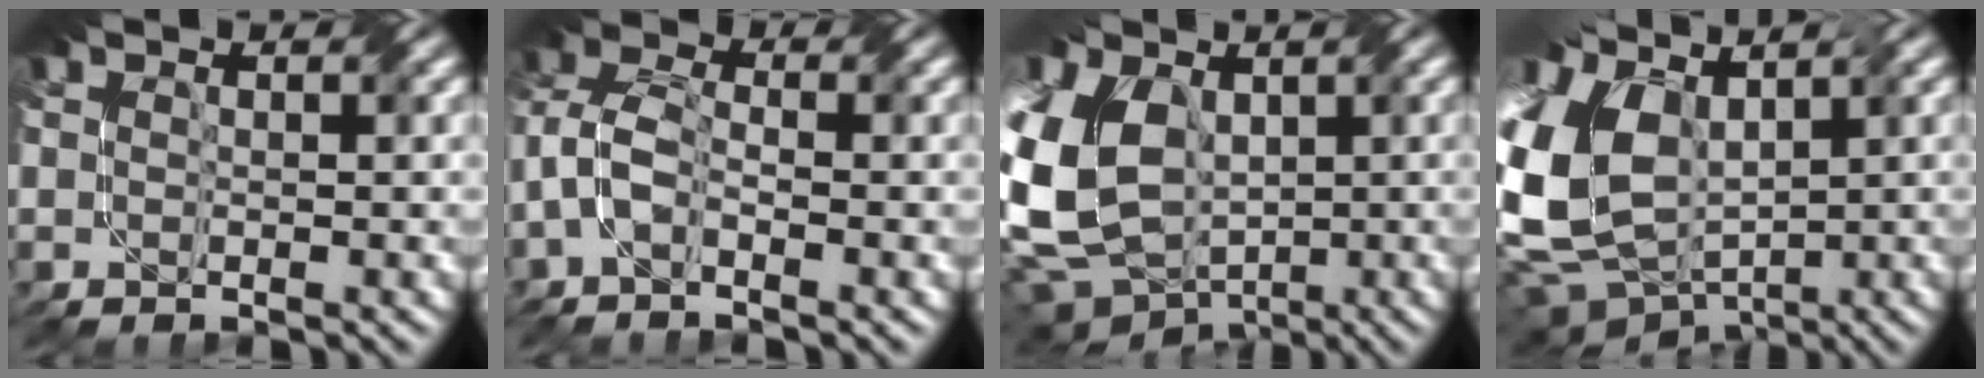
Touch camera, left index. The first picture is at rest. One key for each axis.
{"total": 3.4, "fx": -1.6, "fy": 1.8, "fz": 2.4, "tx": -0.060, "ty": 0.009, "tz": -0.047}
{"total": 15.0, "fx": -0.1, "fy": 10.9, "fz": 10.3, "tx": -0.245, "ty": -0.030, "tz": 0.003}
{"total": 12.2, "fx": 0.9, "fy": 8.8, "fz": 8.5, "tx": -0.216, "ty": -0.011, "tz": 0.023}